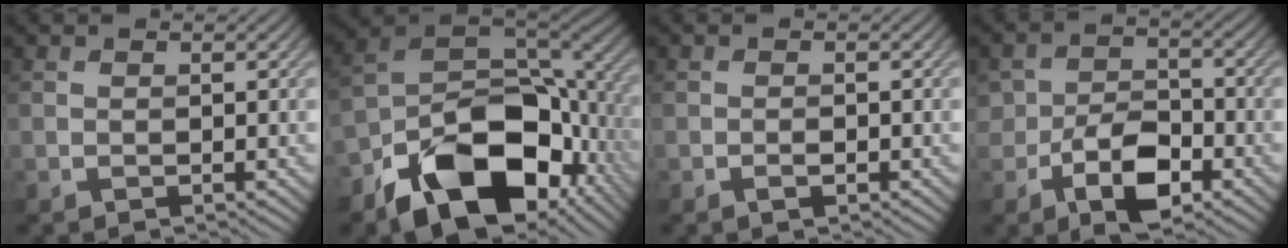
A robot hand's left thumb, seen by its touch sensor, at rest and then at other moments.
{"total": 17.1, "force": [-8.6, 10.0, 10.8], "torque": [-0.180, -0.033, -0.149]}
{"total": 1.1, "force": [-0.6, 0.6, 0.7], "torque": [-0.012, 0.000, -0.010]}
{"total": 6.9, "force": [-3.2, 4.3, 4.3], "torque": [-0.076, -0.006, -0.062]}